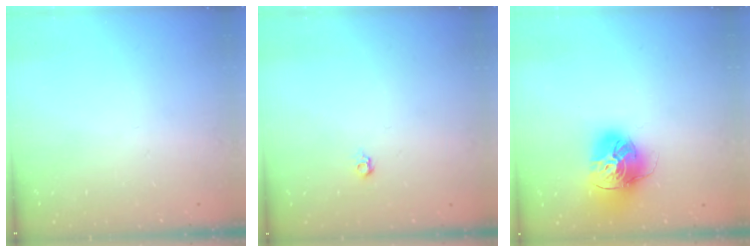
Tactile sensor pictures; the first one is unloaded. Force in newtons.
{"total": 4.0, "press": 3.9, "slide": 0.7}
{"total": 18.0, "press": 17.9, "slide": 1.7}